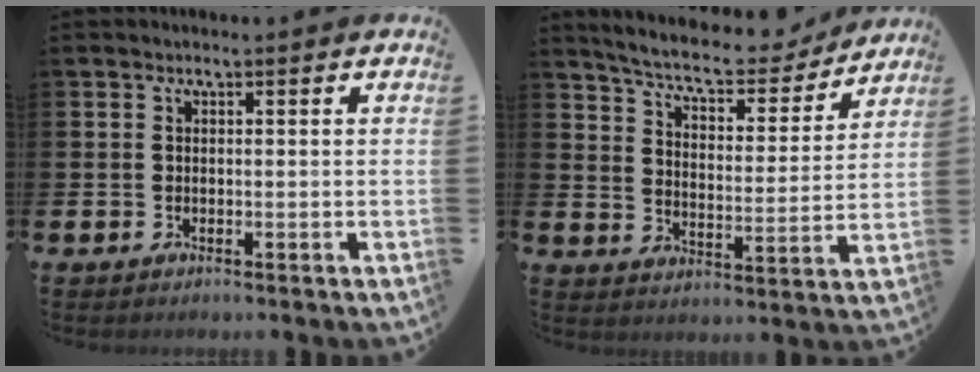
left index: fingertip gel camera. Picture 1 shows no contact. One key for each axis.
{"total": 7.3, "fx": 6.8, "fy": 1.4, "fz": 2.3, "tx": -0.074, "ty": -0.046, "tz": 0.113}